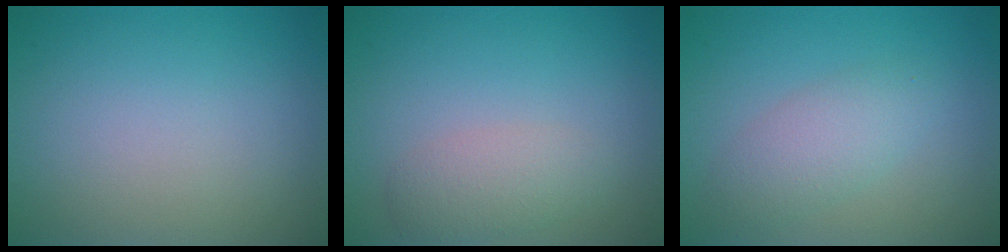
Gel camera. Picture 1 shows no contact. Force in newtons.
{"total": 2.3, "press": 2.3, "slide": 0.1}
{"total": 2.9, "press": 2.9, "slide": 0.1}